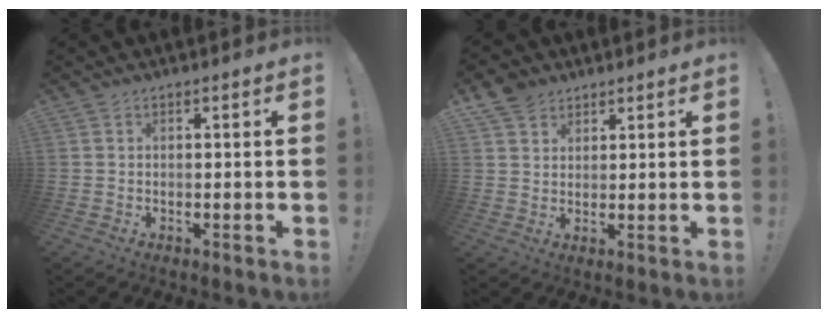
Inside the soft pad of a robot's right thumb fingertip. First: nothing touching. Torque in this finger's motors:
{"motor_torque": [0.15, 0.12, 0.53, 0.33, 0.00]}